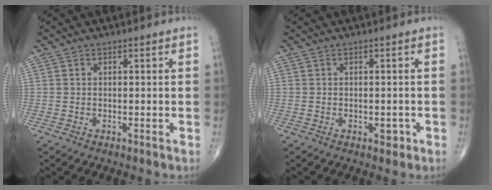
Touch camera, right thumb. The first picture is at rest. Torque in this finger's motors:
{"motor_torque": [2.88, 2.13, 1.31, -0.29, 0.45]}